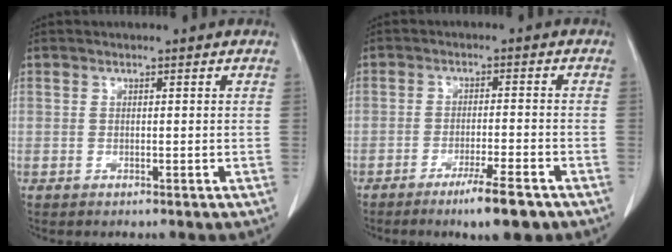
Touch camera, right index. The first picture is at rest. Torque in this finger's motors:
{"motor_torque": [0.60, -0.58, 0.05, 0.06]}